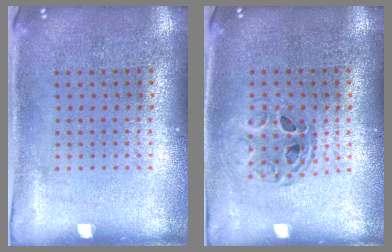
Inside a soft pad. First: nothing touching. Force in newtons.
{"total": 0.8, "press": 0.8, "slide": 0.1}